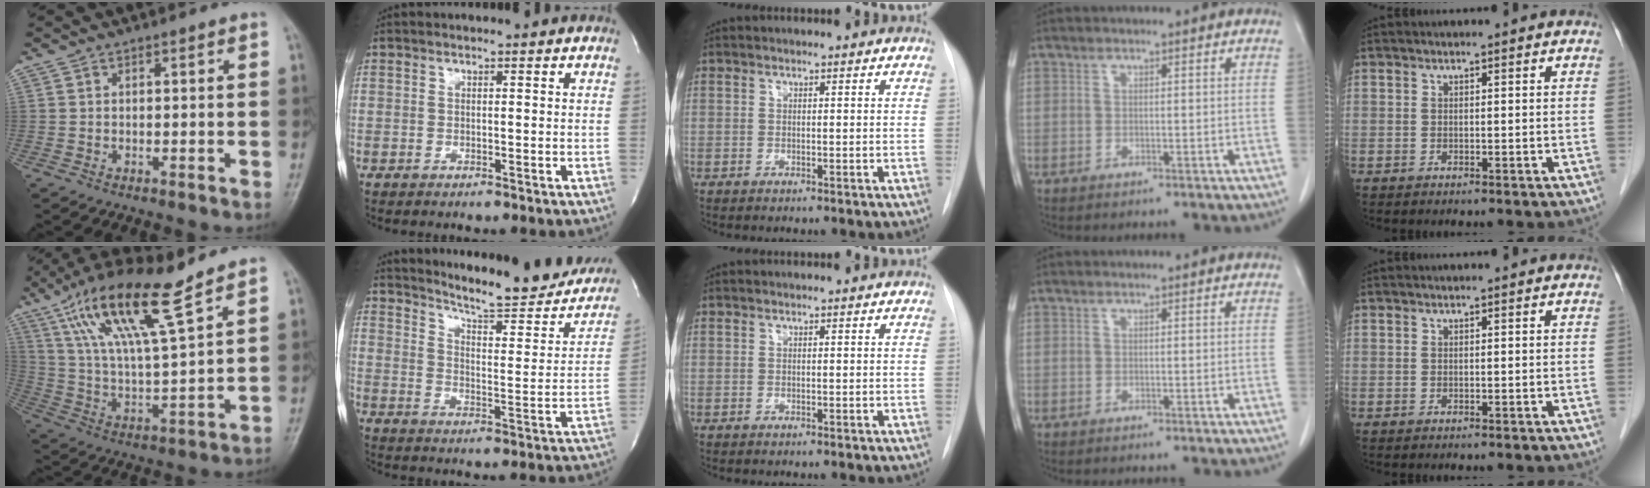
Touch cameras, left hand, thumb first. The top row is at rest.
{"thumb": {"total": 17.2, "force": [10.9, 2.8, 13.0], "torque": [-0.240, -0.041, 0.211]}, "index": {"total": 21.3, "force": [19.4, 2.9, 8.2], "torque": [-0.108, -0.069, 0.243]}}